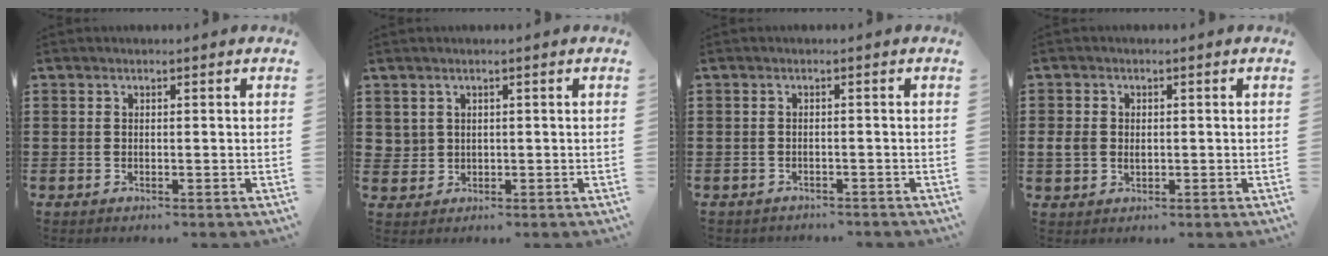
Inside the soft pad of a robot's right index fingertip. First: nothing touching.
{"total": 1.7, "force": [0.8, 1.5, 0.2], "torque": [-0.011, 0.008, 0.016]}
{"total": 1.1, "force": [-1.0, 0.3, 0.0], "torque": [-0.004, 0.002, -0.023]}
{"total": 2.5, "force": [-0.1, 2.0, 1.5], "torque": [-0.047, 0.001, -0.008]}